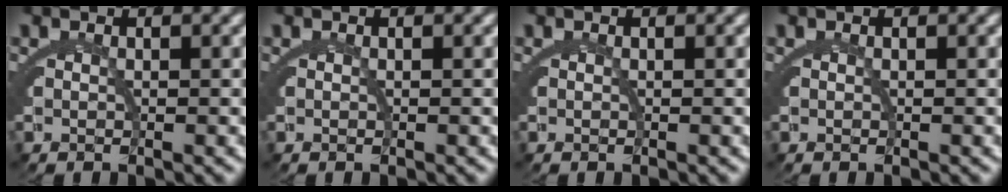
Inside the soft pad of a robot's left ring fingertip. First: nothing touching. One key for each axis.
{"total": 0.0}
{"total": 0.0}
{"total": 0.0}